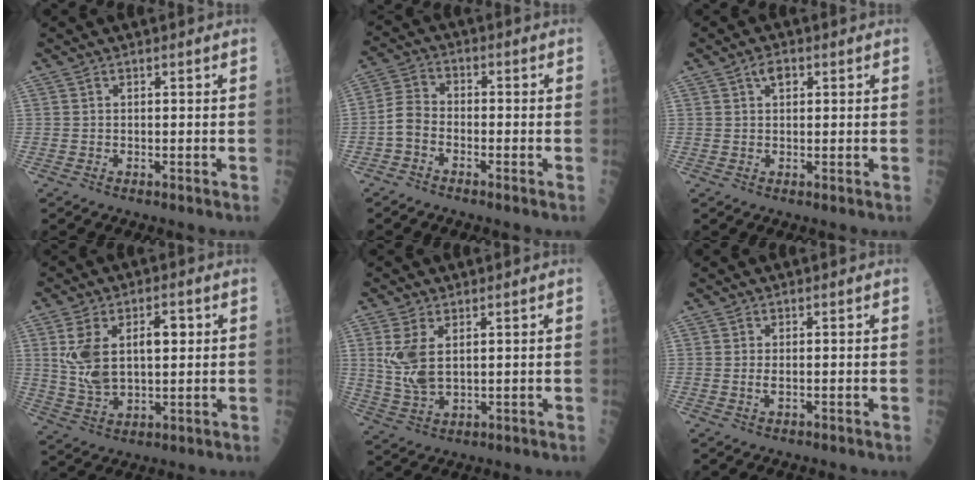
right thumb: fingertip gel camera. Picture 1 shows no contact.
{"total": 4.7, "force": [-2.3, 2.9, 3.0], "torque": [-0.058, 0.026, -0.057]}
{"total": 2.4, "force": [1.1, 1.4, 1.6], "torque": [-0.018, 0.004, 0.015]}
{"total": 12.7, "force": [2.7, 7.0, 10.3], "torque": [-0.185, 0.005, 0.059]}
{"total": 7.5, "force": [2.0, 3.9, 6.1], "torque": [-0.133, -0.008, 0.052]}
{"total": 1.0, "force": [-0.1, 0.4, 1.0], "torque": [-0.021, -0.002, -0.001]}